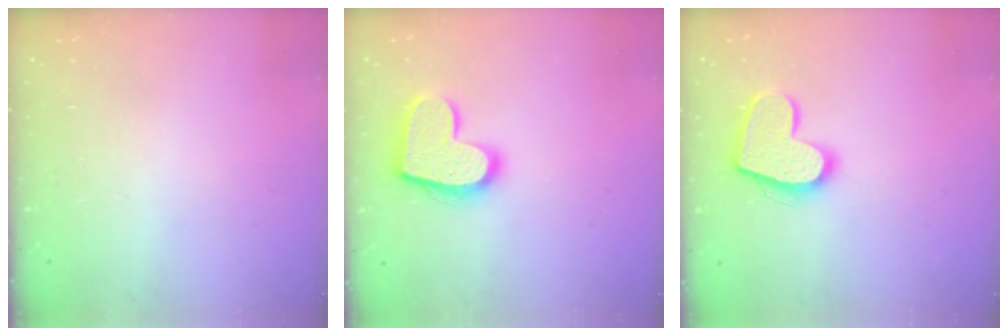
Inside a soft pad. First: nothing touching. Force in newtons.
{"total": 15.8, "press": 15.8, "slide": 1.0}
{"total": 14.9, "press": 14.9, "slide": 1.0}